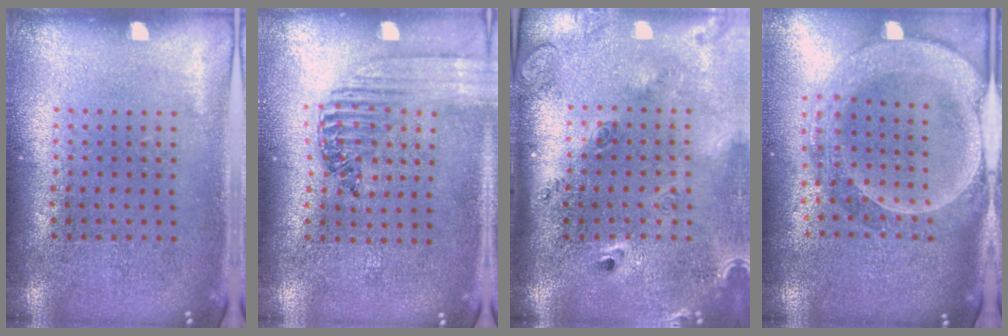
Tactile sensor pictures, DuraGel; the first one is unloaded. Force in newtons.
{"total": 1.4, "press": 1.4, "slide": 0.4}
{"total": 2.8, "press": 1.9, "slide": 2.0}
{"total": 2.6, "press": 2.3, "slide": 1.3}